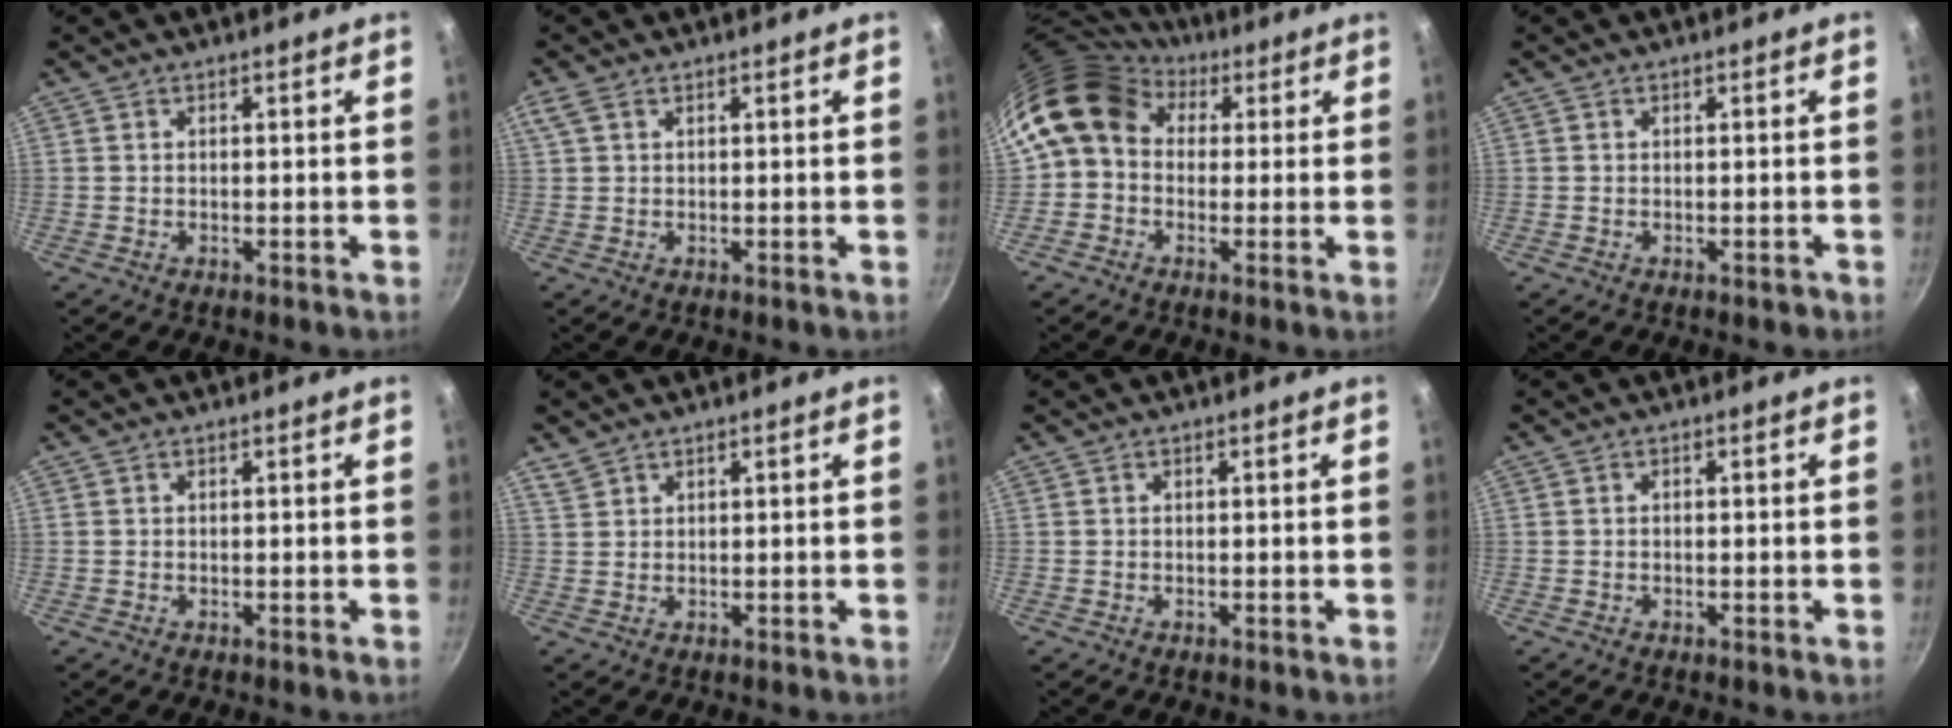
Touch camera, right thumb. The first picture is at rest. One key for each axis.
{"total": 2.2, "fx": 1.2, "fy": 1.2, "fz": 1.5, "tx": -0.034, "ty": 0.007, "tz": 0.029}
{"total": 11.0, "fx": 3.1, "fy": 8.9, "fz": 5.7, "tx": -0.083, "ty": 0.014, "tz": 0.032}
{"total": 0.7, "fx": -0.3, "fy": 0.5, "fz": 0.3, "tx": 0.002, "ty": 0.006, "tz": -0.003}
{"total": 0.0}
{"total": 2.0, "fx": 1.7, "fy": 0.9, "fz": 0.4, "tx": -0.006, "ty": 0.003, "tz": 0.039}
{"total": 0.0}
{"total": 0.5, "fx": -0.1, "fy": 0.4, "fz": 0.3, "tx": -0.005, "ty": 0.005, "tz": -0.001}